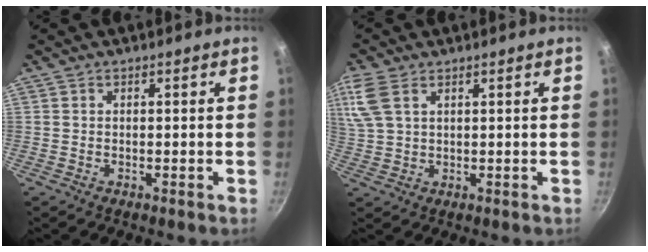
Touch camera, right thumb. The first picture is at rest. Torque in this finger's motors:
{"motor_torque": [0.71, 2.56, 1.23, -0.06, 0.22]}